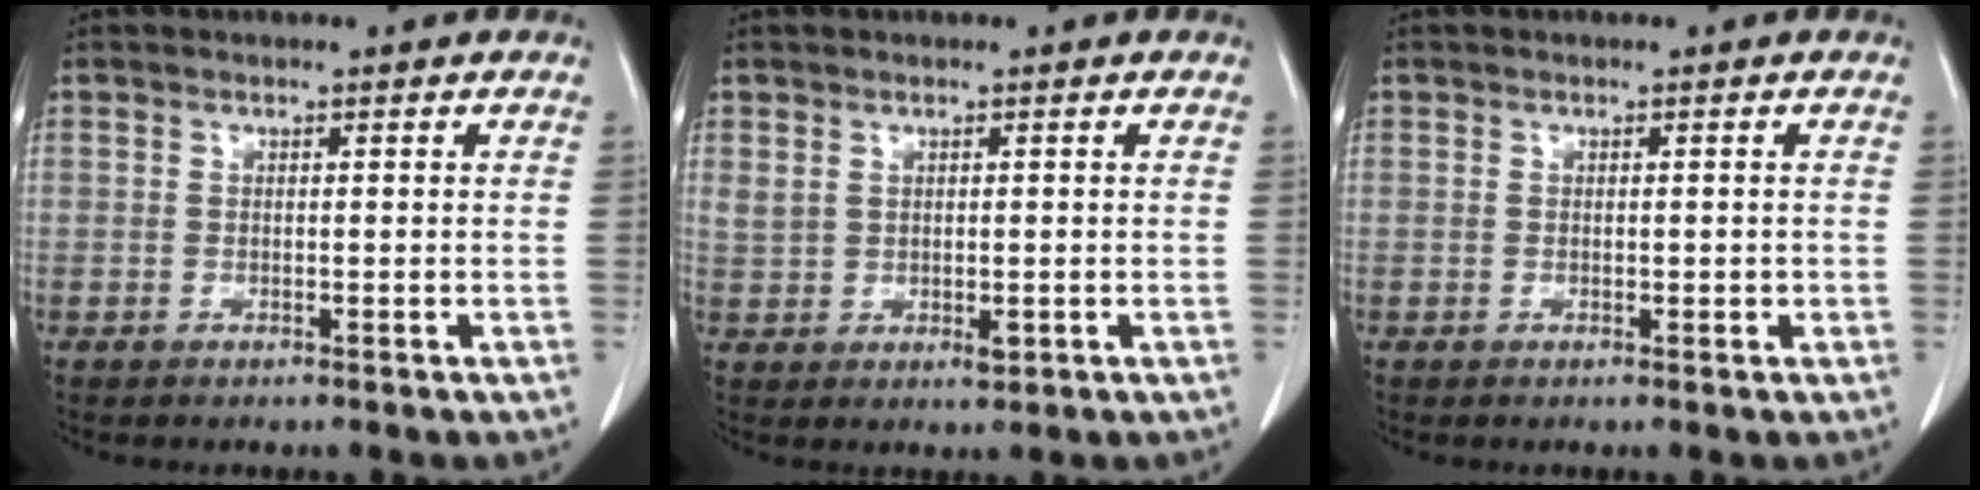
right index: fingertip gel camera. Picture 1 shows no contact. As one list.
[{"total": 3.0, "force": [0.4, 1.9, 2.4], "torque": [-0.042, -0.001, 0.017]}, {"total": 0.9, "force": [-0.1, 0.5, 0.8], "torque": [-0.010, 0.001, -0.001]}]